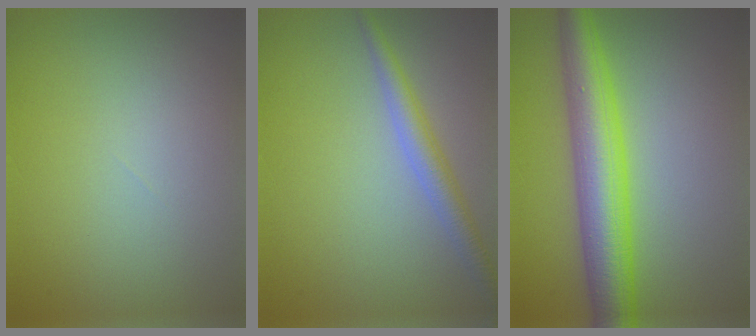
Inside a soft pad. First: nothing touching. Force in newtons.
{"total": 2.8, "press": 2.8, "slide": 0.1}
{"total": 7.1, "press": 7.1, "slide": 0.1}